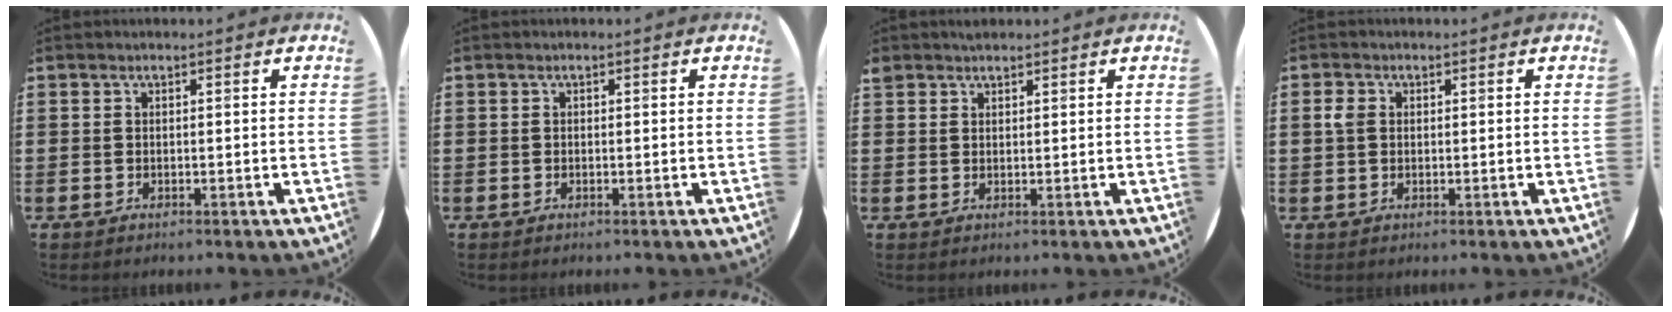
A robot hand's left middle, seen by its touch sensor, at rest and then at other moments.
{"total": 0.0}
{"total": 1.4, "force": [1.2, 0.5, -0.2], "torque": [0.003, 0.004, 0.025]}
{"total": 1.9, "force": [0.6, 1.5, 1.1], "torque": [-0.026, 0.008, 0.011]}